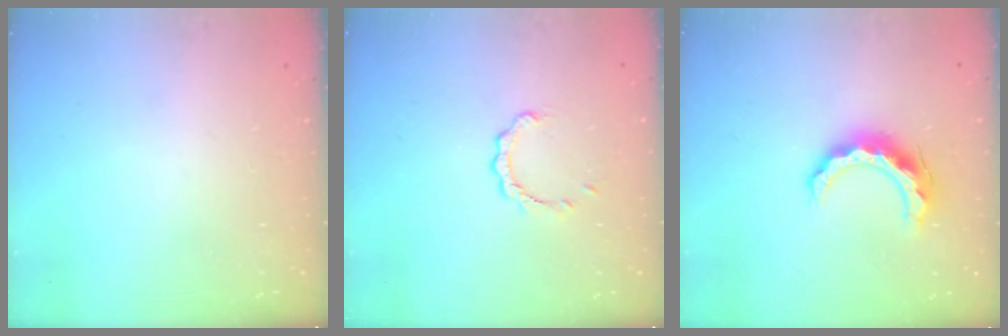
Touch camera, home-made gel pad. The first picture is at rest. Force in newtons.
{"total": 2.9, "press": 2.9, "slide": 0.4}
{"total": 11.9, "press": 11.9, "slide": 0.7}